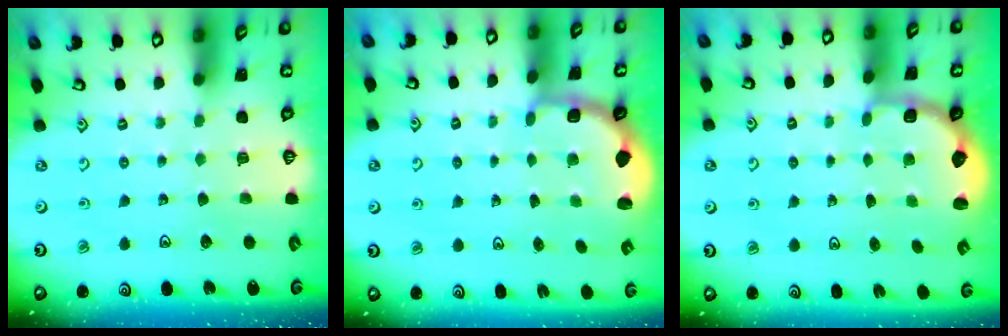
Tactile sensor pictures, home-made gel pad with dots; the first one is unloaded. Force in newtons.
{"total": 2.3, "press": 2.2, "slide": 0.6}
{"total": 2.6, "press": 2.1, "slide": 1.5}